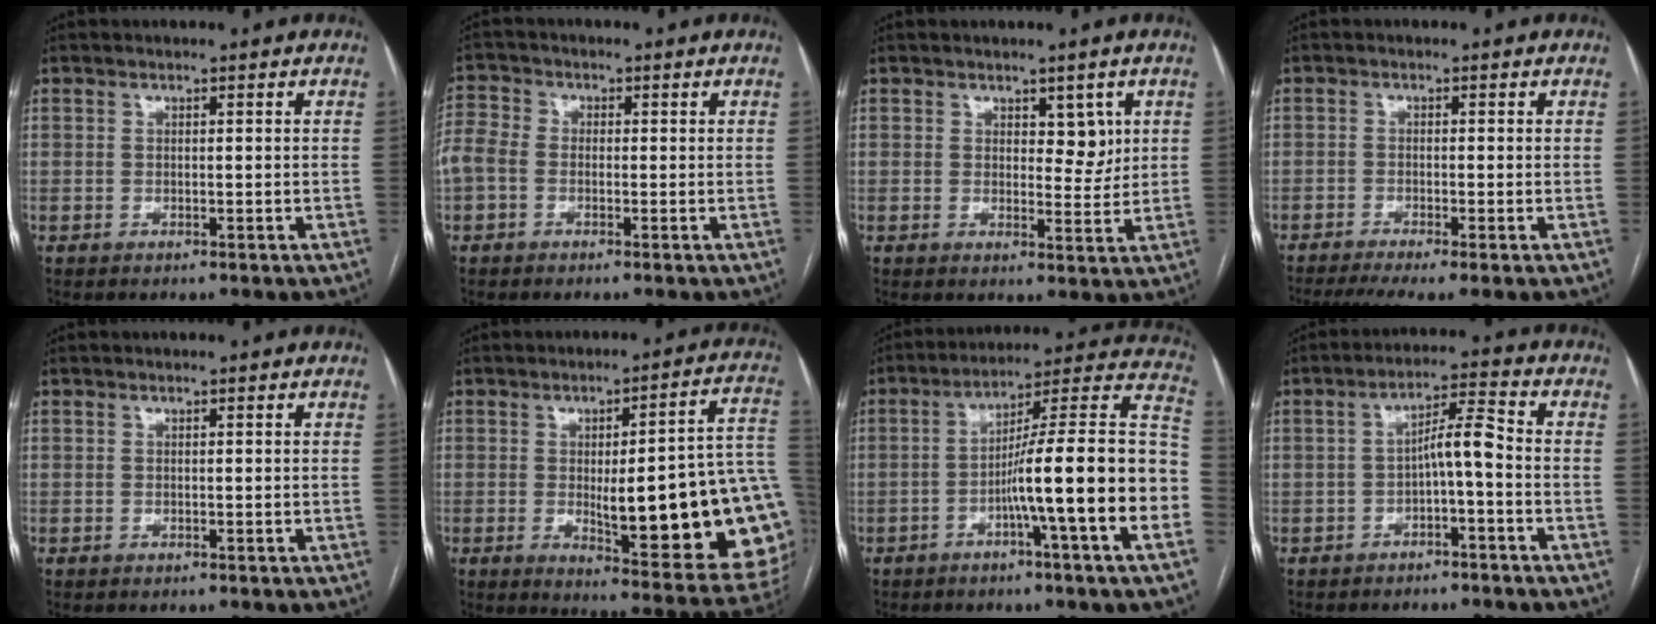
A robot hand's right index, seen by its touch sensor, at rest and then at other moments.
{"total": 10.9, "force": [-1.0, 9.3, 5.6], "torque": [-0.186, 0.032, -0.022]}
{"total": 3.9, "force": [1.6, 2.0, 2.9], "torque": [-0.032, -0.003, 0.024]}
{"total": 6.2, "force": [-4.6, 0.2, 4.2], "torque": [-0.066, -0.008, -0.077]}
{"total": 0.0}
{"total": 26.1, "force": [-2.6, 4.5, 25.5], "torque": [-0.228, 0.008, -0.023]}
{"total": 18.8, "force": [-5.0, -0.9, 18.2], "torque": [-0.227, 0.023, -0.082]}
{"total": 5.3, "force": [-1.5, 0.7, 5.0], "torque": [-0.084, 0.024, -0.022]}